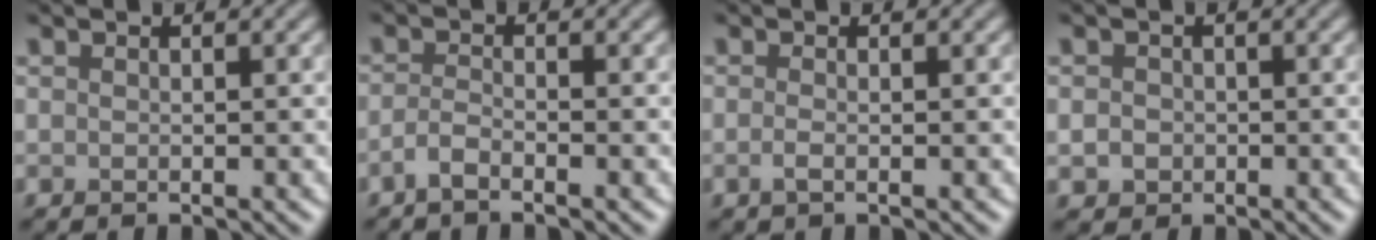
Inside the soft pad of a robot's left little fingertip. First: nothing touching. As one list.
[{"total": 1.4, "force": [-1.0, 0.3, 0.9], "torque": [-0.022, 0.002, -0.029]}, {"total": 0.9, "force": [-0.3, 0.3, 0.8], "torque": [-0.018, -0.001, -0.009]}, {"total": 1.4, "force": [-0.3, 1.3, 0.4], "torque": [-0.001, -0.002, -0.009]}]